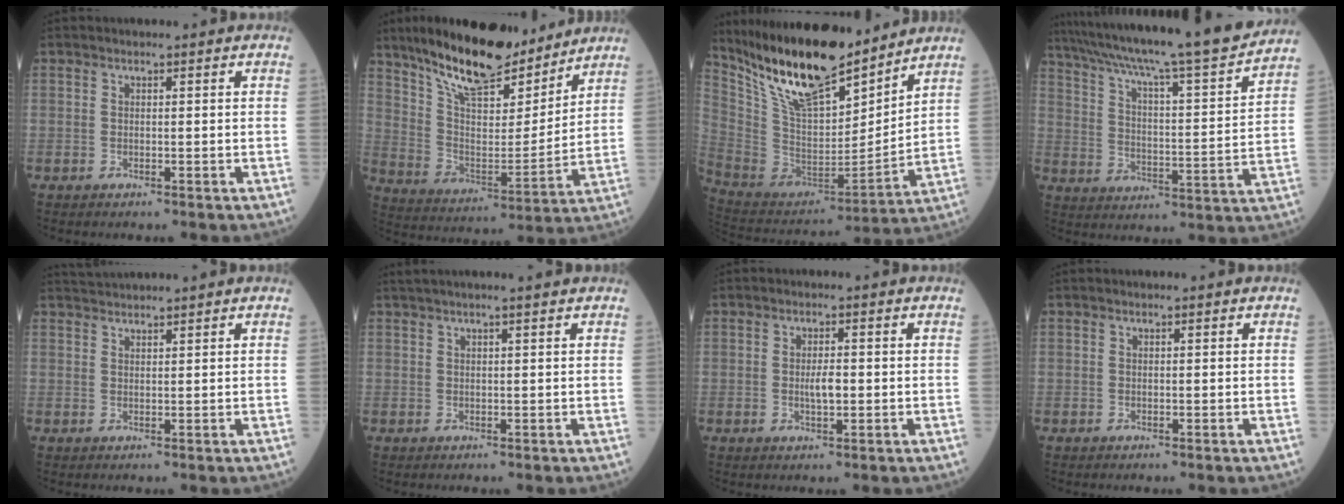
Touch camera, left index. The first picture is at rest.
{"total": 18.0, "force": [14.6, 4.9, 9.2], "torque": [-0.160, 0.002, 0.258]}
{"total": 20.1, "force": [16.3, 4.8, 10.8], "torque": [-0.200, -0.003, 0.305]}
{"total": 25.5, "force": [22.3, 0.5, 12.3], "torque": [-0.208, -0.024, 0.321]}
{"total": 2.9, "force": [2.7, -0.8, 0.4], "torque": [-0.009, 0.021, 0.059]}
{"total": 4.7, "force": [3.9, -0.9, 2.5], "torque": [-0.033, 0.024, 0.059]}
{"total": 2.6, "force": [-0.2, 0.7, 2.5], "torque": [-0.047, 0.001, -0.002]}
{"total": 0.0}